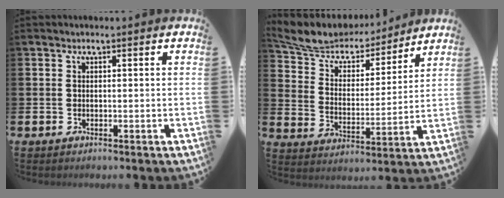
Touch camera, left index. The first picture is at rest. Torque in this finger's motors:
{"motor_torque": [1.02, -1.12, 0.12, 0.05]}